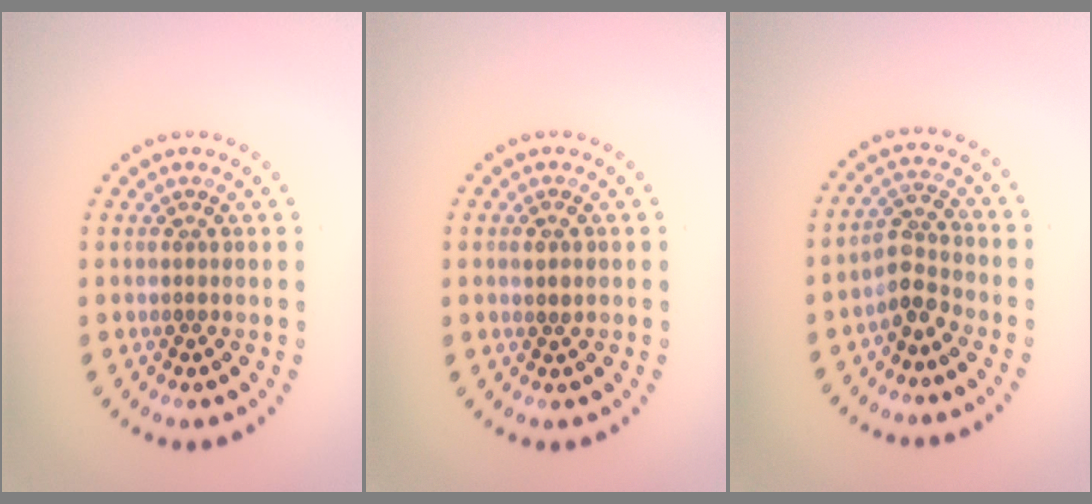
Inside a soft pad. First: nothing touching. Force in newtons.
{"total": 0.5, "press": 0.4, "slide": 0.3}
{"total": 2.5, "press": 1.9, "slide": 1.6}